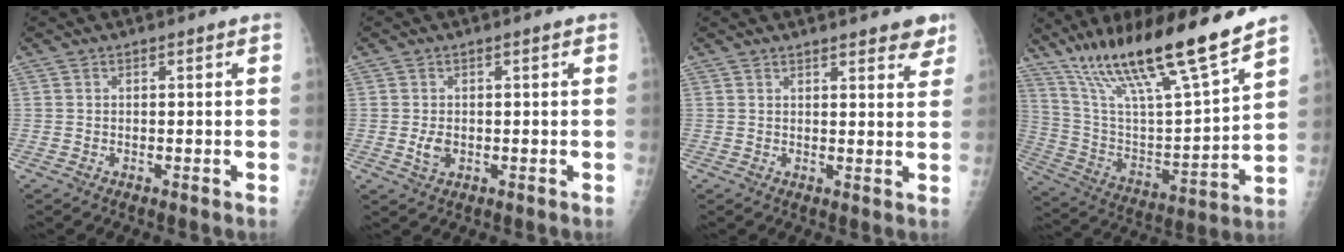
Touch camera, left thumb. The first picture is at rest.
{"total": 2.4, "force": [-0.3, 1.6, 1.8], "torque": [-0.033, -0.002, -0.001]}
{"total": 5.7, "force": [4.4, 1.5, 3.3], "torque": [-0.019, -0.019, 0.051]}
{"total": 22.7, "force": [16.5, 2.3, 15.4], "torque": [-0.251, -0.066, 0.302]}